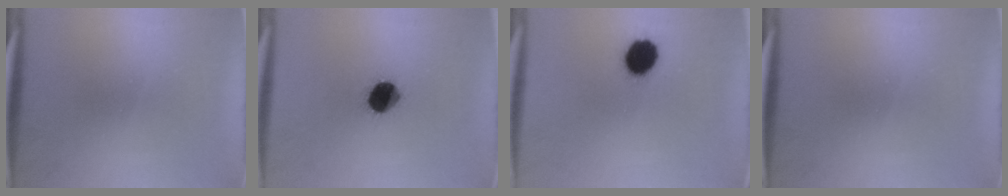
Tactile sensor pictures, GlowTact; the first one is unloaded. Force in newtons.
{"total": 8.5}
{"total": 8.9}
{"total": 0.0}